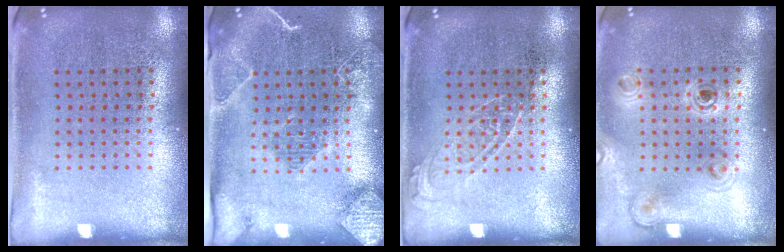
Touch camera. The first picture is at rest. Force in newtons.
{"total": 2.1, "press": 2.0, "slide": 0.5}
{"total": 1.5, "press": 1.4, "slide": 0.2}
{"total": 1.1, "press": 1.0, "slide": 0.3}